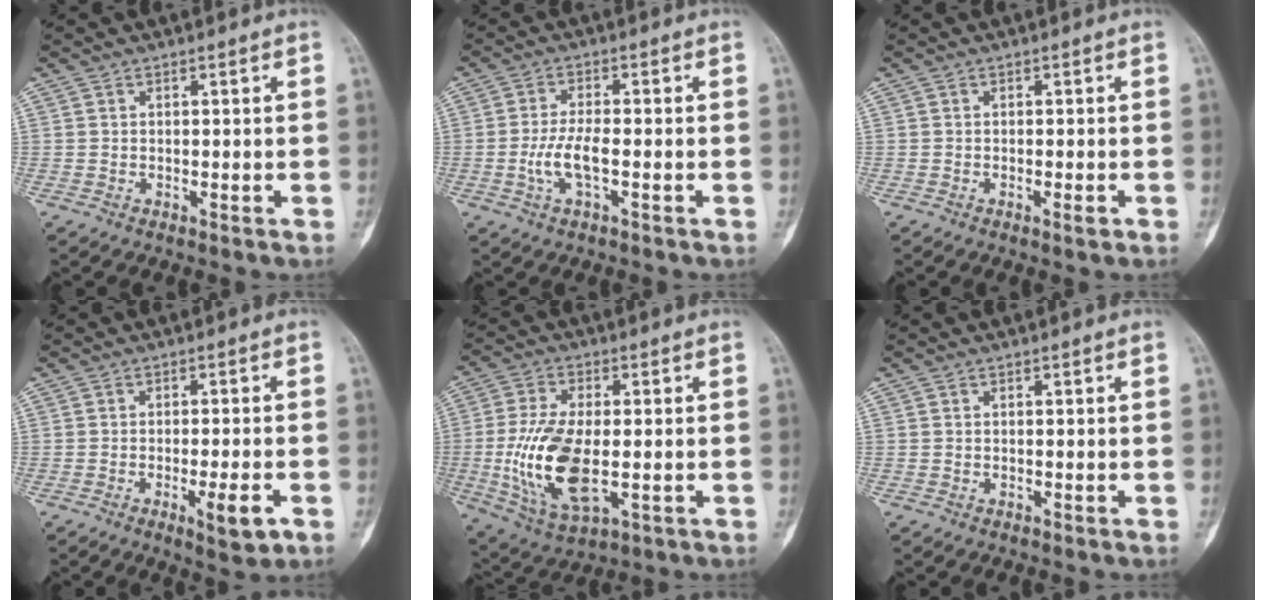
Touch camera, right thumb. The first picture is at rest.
{"total": 5.5, "force": [-1.4, 1.6, 5.0], "torque": [-0.111, 0.007, -0.030]}
{"total": 1.2, "force": [-0.6, 0.2, 1.1], "torque": [-0.017, -0.001, -0.008]}
{"total": 5.5, "force": [-2.2, 1.1, 4.9], "torque": [-0.075, 0.000, -0.028]}
{"total": 15.4, "force": [-2.0, 7.3, 13.4], "torque": [-0.272, -0.008, -0.026]}
{"total": 0.0}